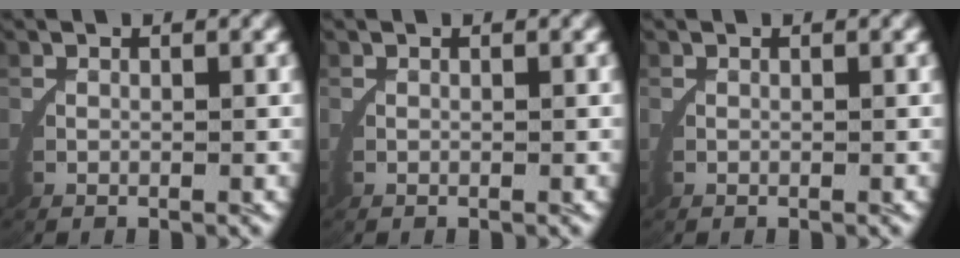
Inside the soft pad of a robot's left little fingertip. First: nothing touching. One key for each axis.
{"total": 0.0}
{"total": 0.0}